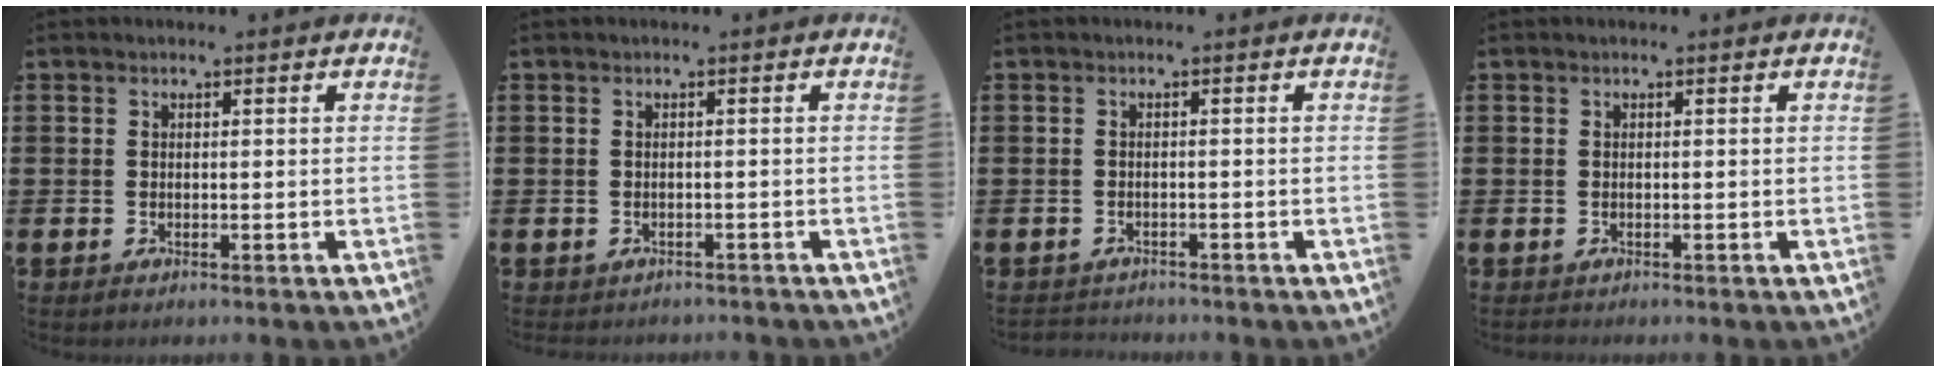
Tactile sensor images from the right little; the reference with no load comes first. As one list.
[{"total": 0.6, "force": [-0.6, 0.1, 0.0], "torque": [-0.002, 0.000, -0.012]}, {"total": 1.2, "force": [-1.2, 0.1, -0.2], "torque": [-0.001, 0.002, -0.026]}, {"total": 0.5, "force": [-0.5, 0.0, 0.0], "torque": [-0.001, -0.003, -0.010]}]